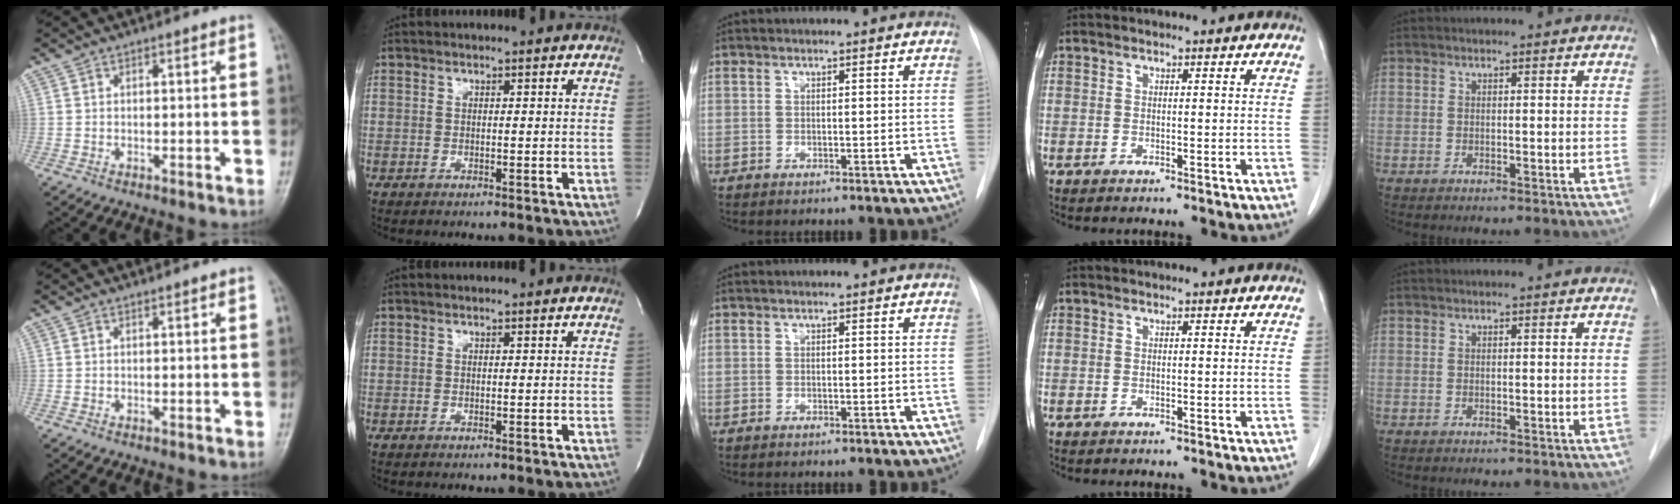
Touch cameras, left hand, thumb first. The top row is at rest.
{}